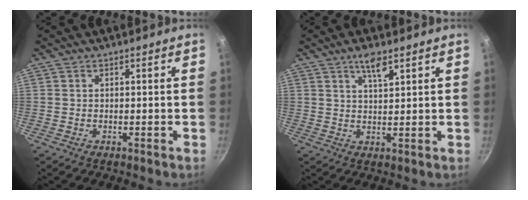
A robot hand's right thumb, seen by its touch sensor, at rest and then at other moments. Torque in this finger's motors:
{"motor_torque": [-0.46, 1.51, 0.09, 0.48, 0.16]}